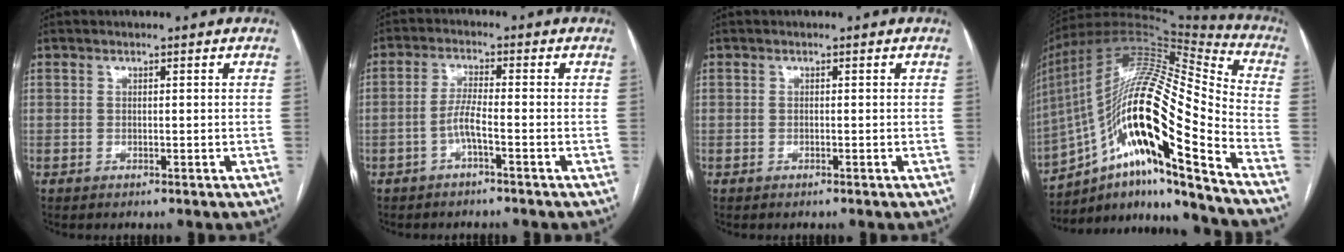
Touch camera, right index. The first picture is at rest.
{"total": 3.3, "force": [-1.5, 0.0, 3.0], "torque": [-0.060, 0.007, -0.033]}
{"total": 0.0}
{"total": 25.8, "force": [-12.7, 2.8, 22.3], "torque": [-0.401, 0.003, -0.222]}